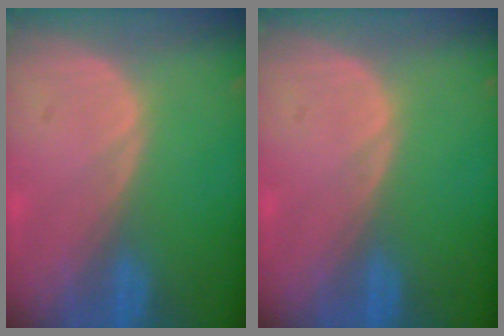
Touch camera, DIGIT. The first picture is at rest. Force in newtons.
{"total": 0.0}